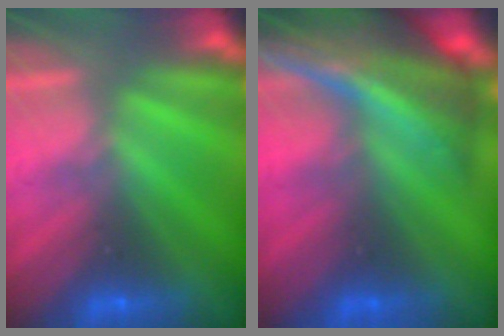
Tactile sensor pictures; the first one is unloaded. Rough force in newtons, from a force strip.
{"total": 8.1}